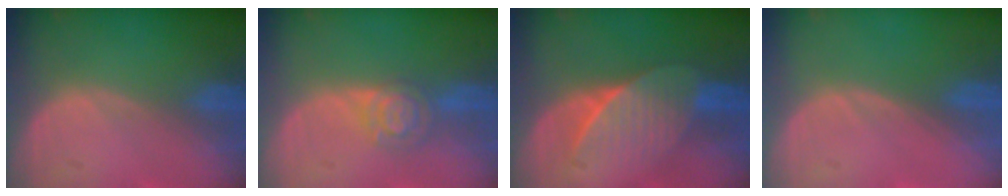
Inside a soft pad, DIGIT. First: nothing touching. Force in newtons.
{"total": 5.0, "press": 4.4, "slide": 2.4}
{"total": 7.2, "press": 6.6, "slide": 2.8}
{"total": 0.0}